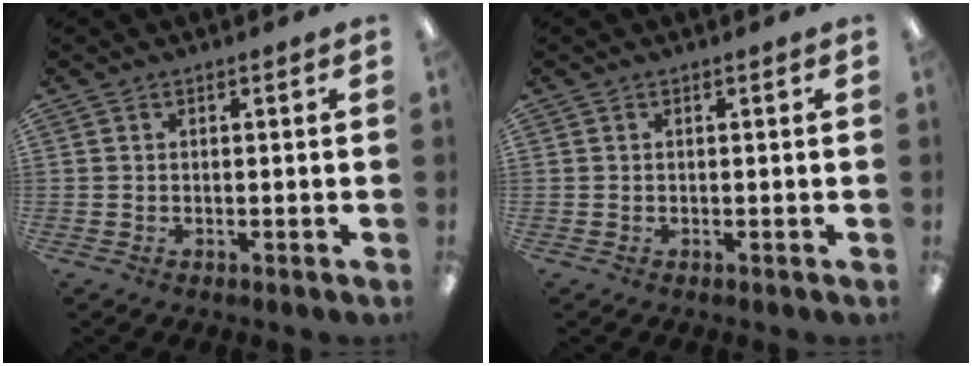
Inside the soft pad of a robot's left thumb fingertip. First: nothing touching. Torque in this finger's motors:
{"motor_torque": [0.00, 0.00, 0.00, 0.00, 0.00]}